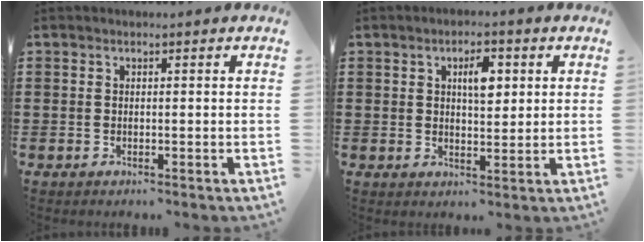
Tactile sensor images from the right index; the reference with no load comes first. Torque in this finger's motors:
{"motor_torque": [0.23, -0.22, 0.27, 0.10]}